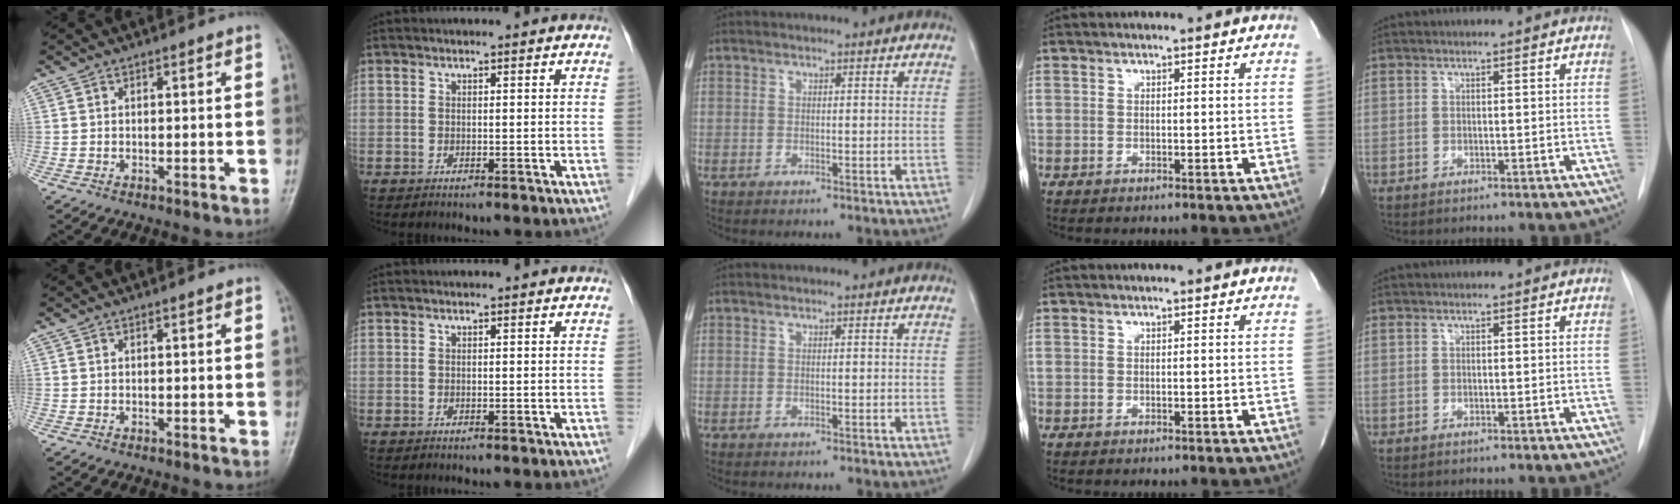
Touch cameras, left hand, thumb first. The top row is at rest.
{}